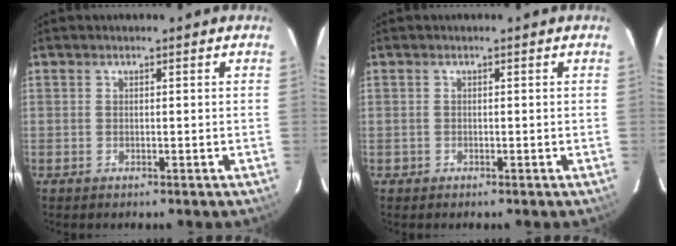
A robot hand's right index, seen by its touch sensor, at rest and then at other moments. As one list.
[{"total": 0.9, "force": [-0.4, 0.8, -0.1], "torque": [0.000, 0.004, -0.004]}]